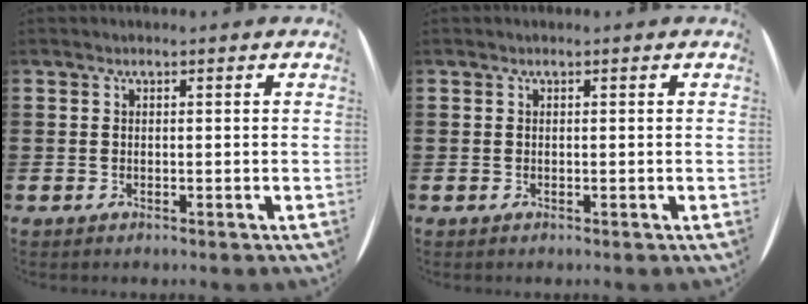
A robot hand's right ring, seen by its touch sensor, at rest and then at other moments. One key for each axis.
{"total": 0.0}